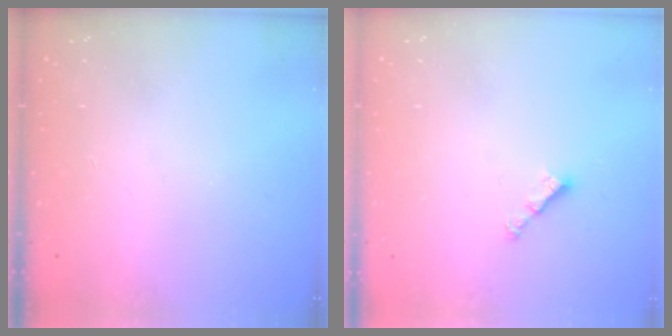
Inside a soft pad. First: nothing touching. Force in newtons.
{"total": 3.0, "press": 2.9, "slide": 0.5}